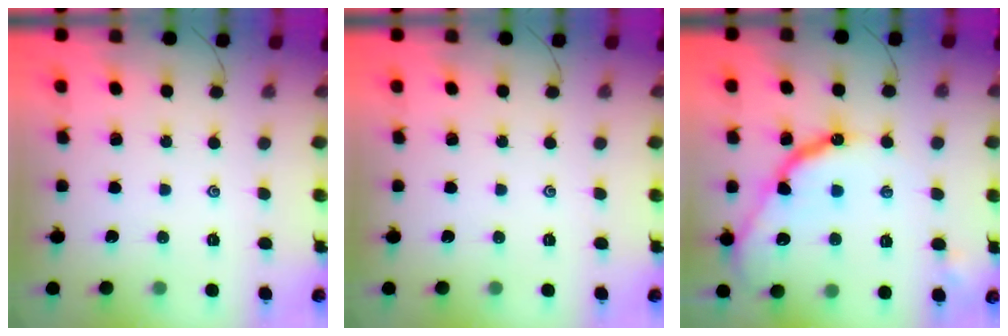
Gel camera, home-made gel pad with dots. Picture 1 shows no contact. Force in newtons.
{"total": 0.0}
{"total": 14.5, "press": 14.4, "slide": 1.2}